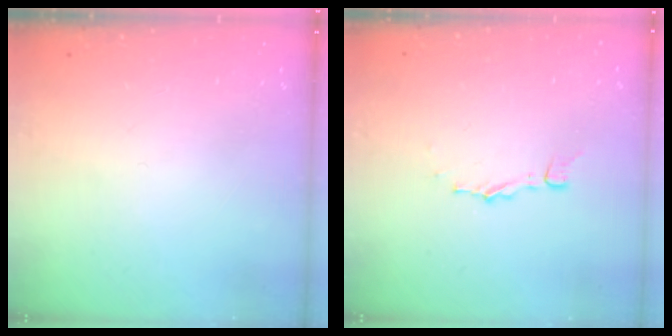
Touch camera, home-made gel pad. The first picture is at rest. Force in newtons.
{"total": 2.9, "press": 2.9, "slide": 0.3}